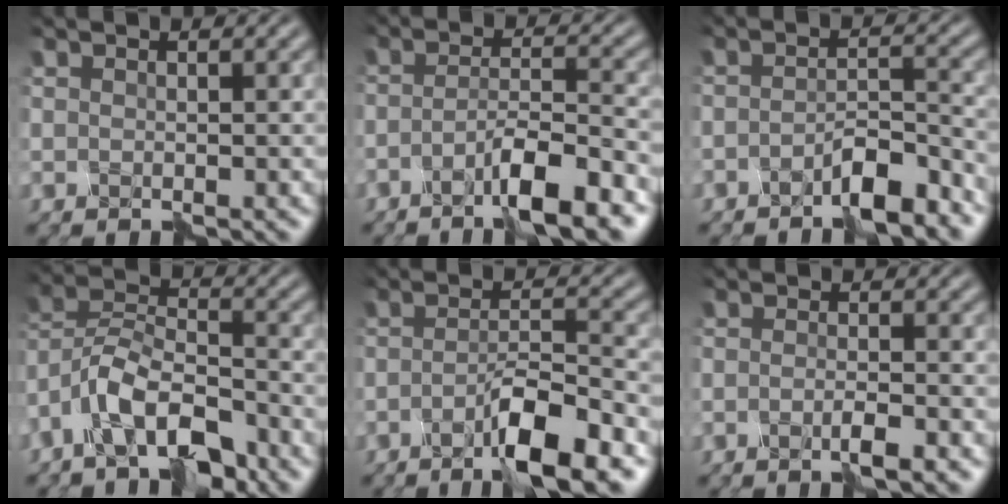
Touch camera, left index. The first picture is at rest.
{"total": 5.2, "force": [-3.7, 0.3, 3.7], "torque": [-0.059, 0.004, -0.068]}
{"total": 3.9, "force": [-3.2, 0.3, 2.2], "torque": [-0.038, 0.002, -0.057]}
{"total": 6.8, "force": [-5.2, 2.4, 3.6], "torque": [-0.064, 0.008, -0.108]}
{"total": 5.7, "force": [-3.6, 0.4, 4.4], "torque": [-0.072, 0.005, -0.065]}
{"total": 2.1, "force": [-1.6, -0.2, 1.2], "torque": [-0.023, 0.000, -0.031]}